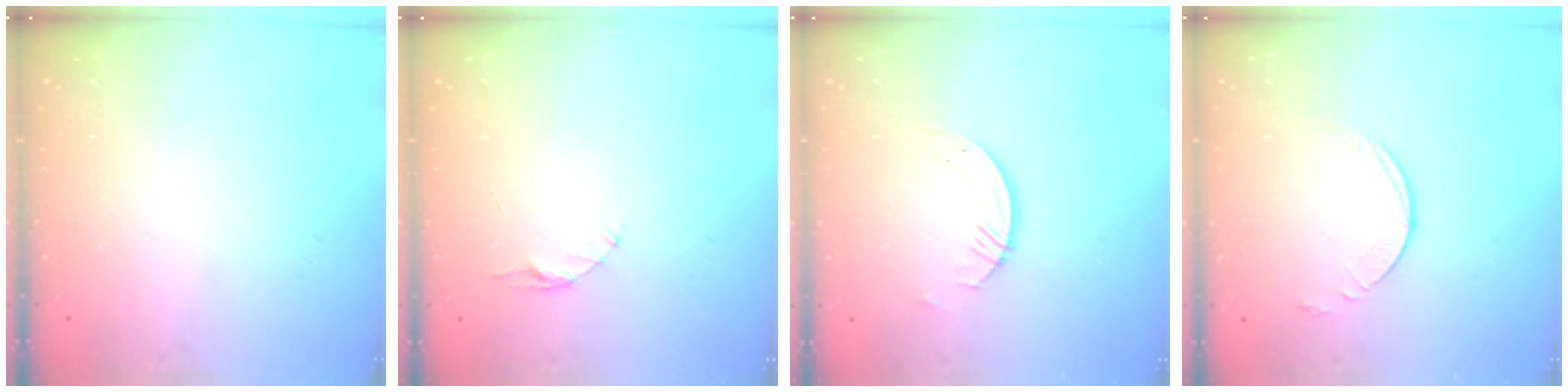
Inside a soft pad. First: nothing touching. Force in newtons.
{"total": 3.5, "press": 3.5, "slide": 0.3}
{"total": 3.4, "press": 3.4, "slide": 0.1}
{"total": 3.9, "press": 3.8, "slide": 0.5}